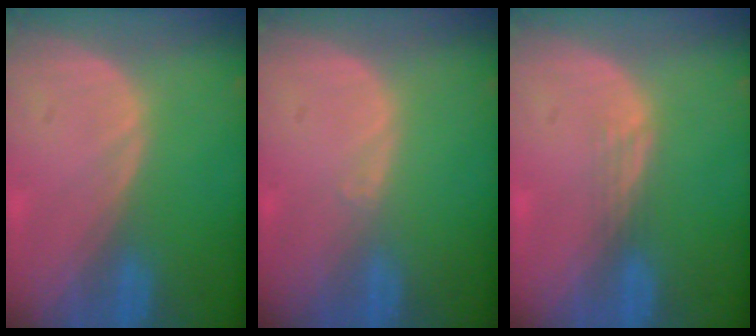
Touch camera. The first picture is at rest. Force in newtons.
{"total": 0.6, "press": 0.4, "slide": 0.4}
{"total": 1.5, "press": 1.2, "slide": 0.9}